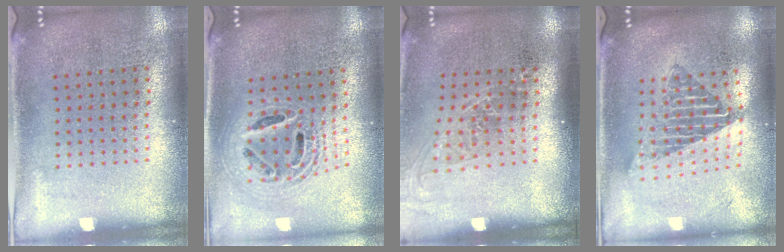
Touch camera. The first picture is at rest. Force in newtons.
{"total": 2.0, "press": 1.6, "slide": 1.3}
{"total": 1.4, "press": 1.1, "slide": 0.9}
{"total": 1.7, "press": 1.3, "slide": 1.1}